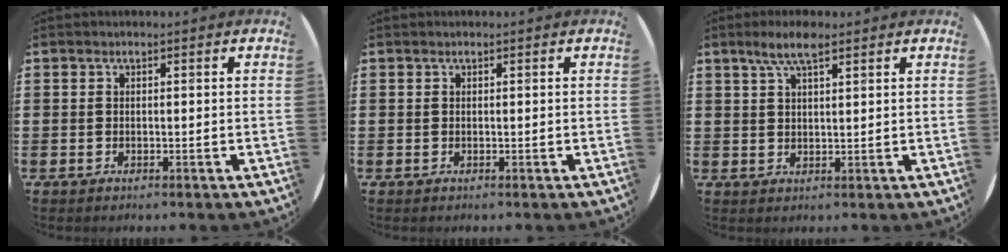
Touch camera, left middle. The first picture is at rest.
{"total": 0.0}
{"total": 4.6, "force": [3.1, 1.2, 3.2], "torque": [-0.062, 0.003, 0.053]}